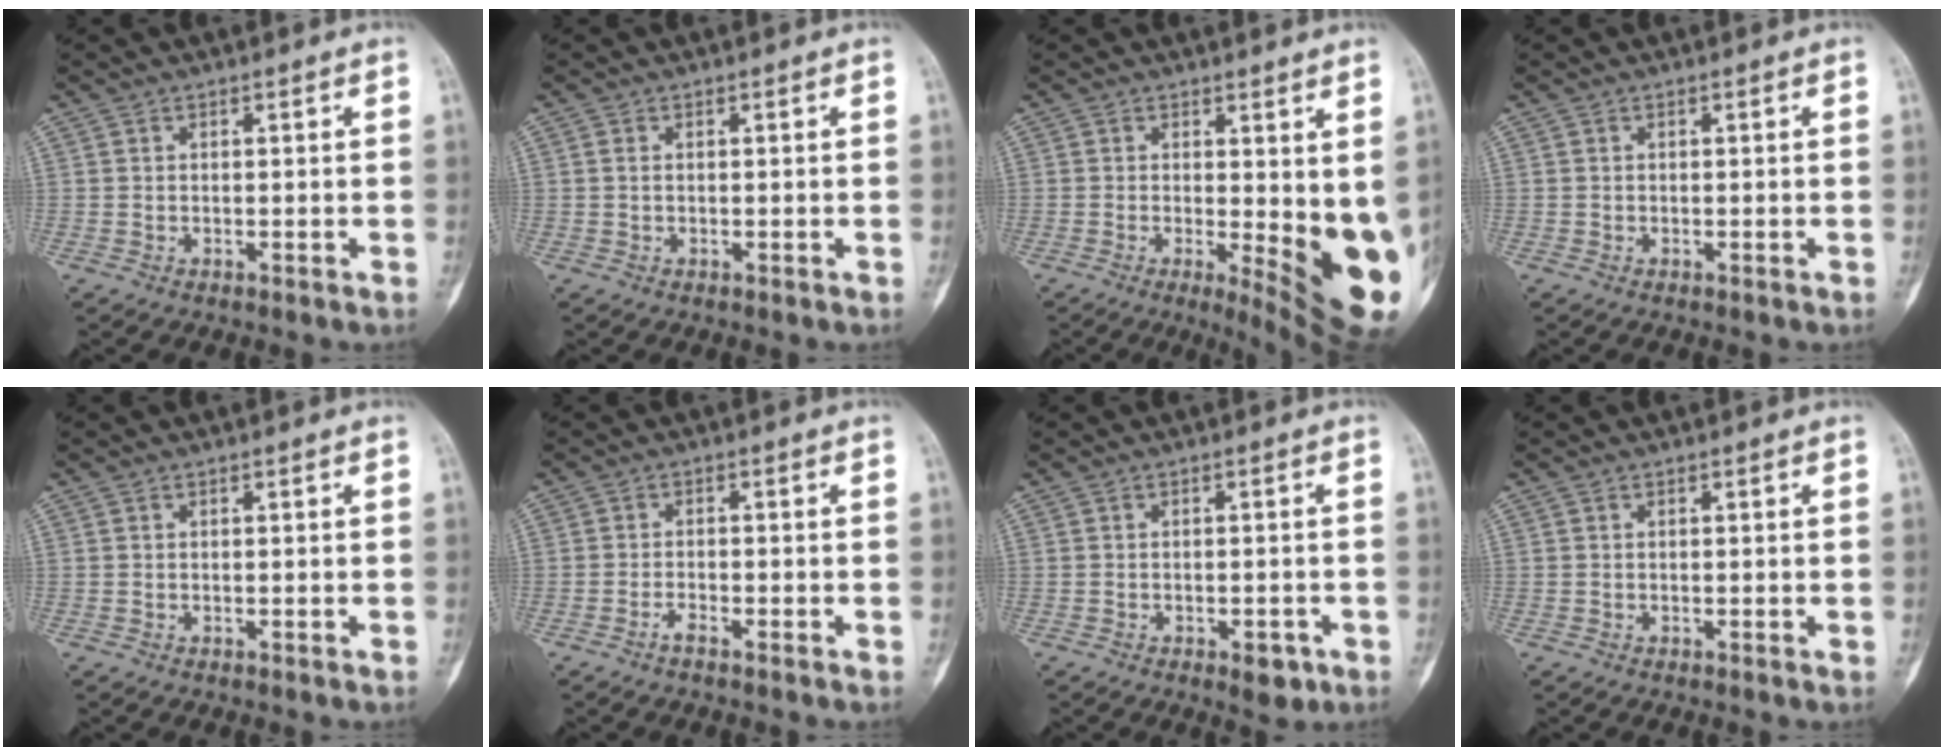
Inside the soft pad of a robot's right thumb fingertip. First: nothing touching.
{"total": 0.8, "force": [0.1, 0.5, 0.6], "torque": [-0.014, 0.001, 0.002]}
{"total": 13.1, "force": [-0.9, 4.2, 12.4], "torque": [-0.155, -0.027, -0.002]}
{"total": 0.0}
{"total": 0.0}
{"total": 1.6, "force": [-1.3, 0.3, 0.9], "torque": [-0.024, 0.004, -0.027]}
{"total": 3.6, "force": [-1.7, 1.8, 2.6], "torque": [-0.023, 0.006, -0.015]}
{"total": 0.0}